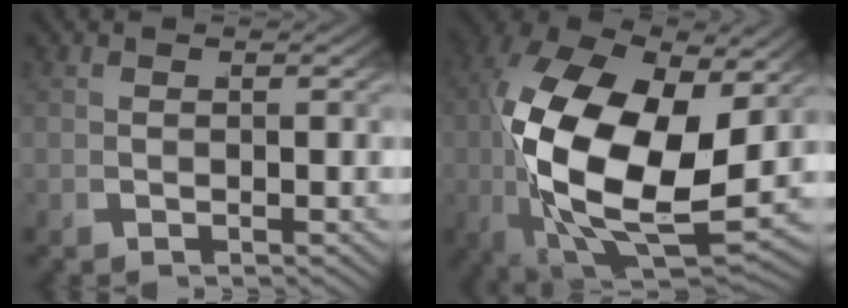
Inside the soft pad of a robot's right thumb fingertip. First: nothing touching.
{"total": 19.2, "force": [-0.7, 11.7, 15.3], "torque": [-0.342, -0.081, 0.030]}